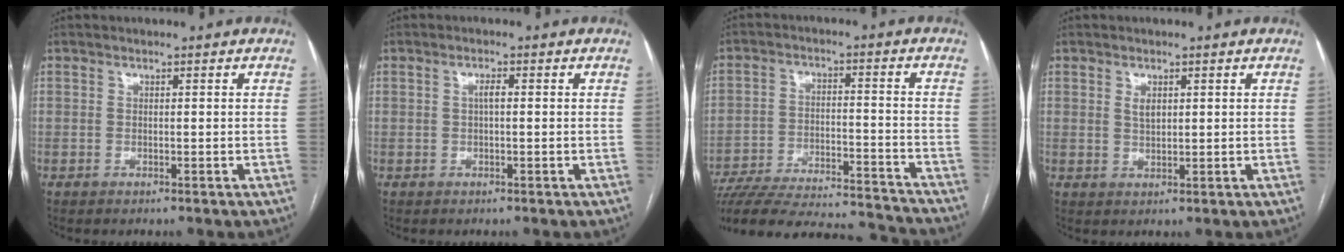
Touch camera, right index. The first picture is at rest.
{"total": 1.4, "force": [0.1, 0.3, 1.3], "torque": [-0.025, 0.004, 0.001]}
{"total": 23.8, "force": [-22.3, 2.6, 7.9], "torque": [-0.136, -0.018, -0.323]}
{"total": 1.9, "force": [0.8, 0.9, 1.4], "torque": [-0.026, -0.001, 0.017]}